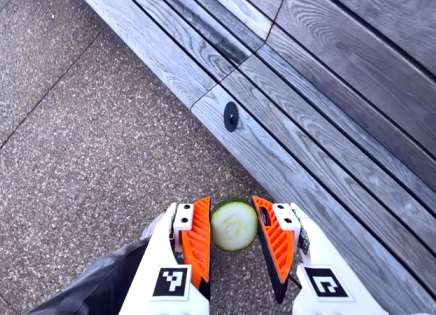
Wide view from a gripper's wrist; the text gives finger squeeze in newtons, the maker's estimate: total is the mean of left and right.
{"total": 13.0, "left": 13.2, "right": 12.8}